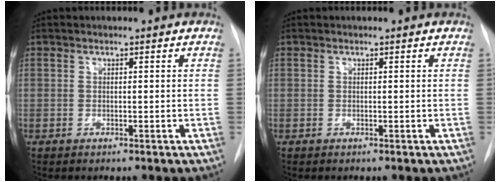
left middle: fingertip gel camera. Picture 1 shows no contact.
{"total": 0.0}